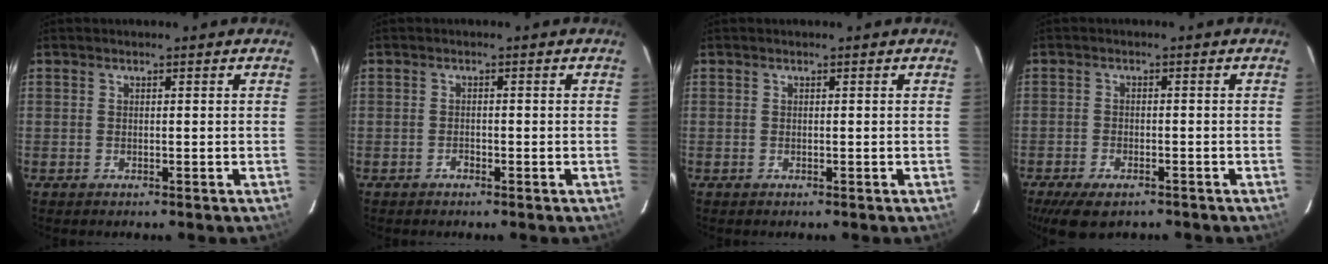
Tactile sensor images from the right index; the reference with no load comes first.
{"total": 0.9, "force": [-0.7, 0.4, 0.4], "torque": [-0.011, 0.002, -0.011]}
{"total": 0.0}
{"total": 7.5, "force": [-5.5, 3.0, 4.0], "torque": [-0.066, -0.008, -0.086]}